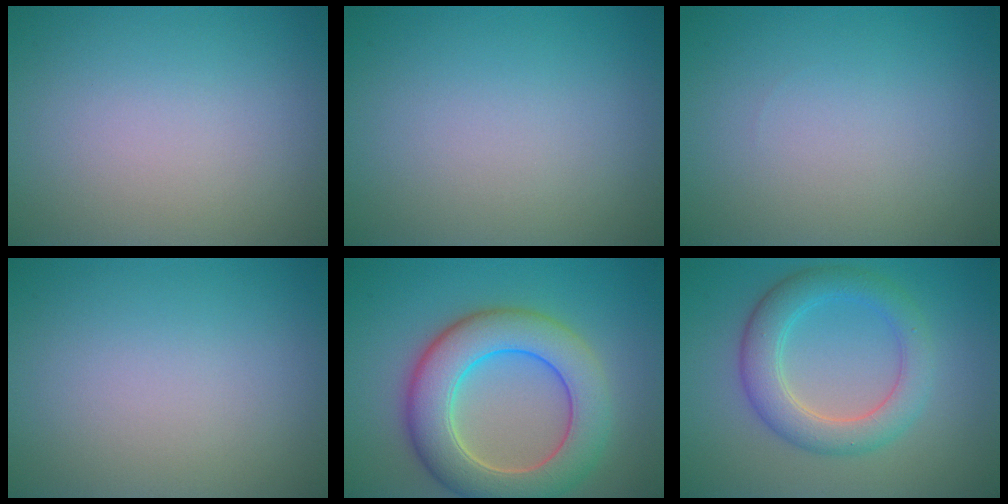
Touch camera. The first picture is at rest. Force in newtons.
{"total": 0.0}
{"total": 0.0}
{"total": 0.0}
{"total": 8.6, "press": 8.6, "slide": 0.5}
{"total": 4.7, "press": 4.7, "slide": 0.2}